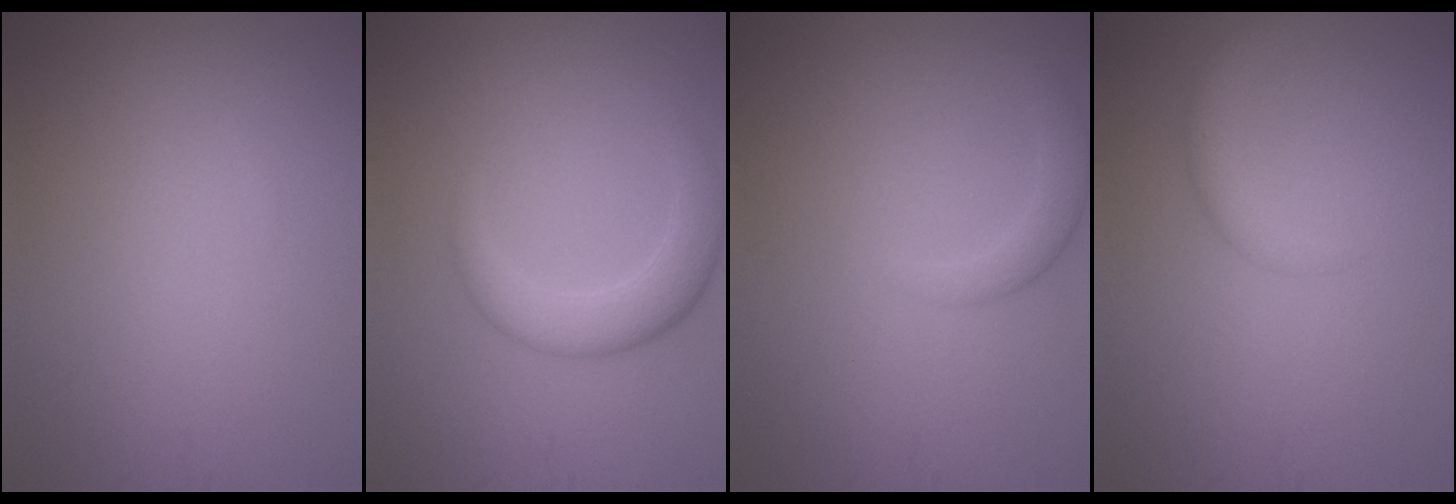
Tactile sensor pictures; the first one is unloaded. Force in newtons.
{"total": 3.7, "press": 3.7, "slide": 0.1}
{"total": 1.8, "press": 1.8, "slide": 0.2}
{"total": 2.3, "press": 2.3, "slide": 0.2}